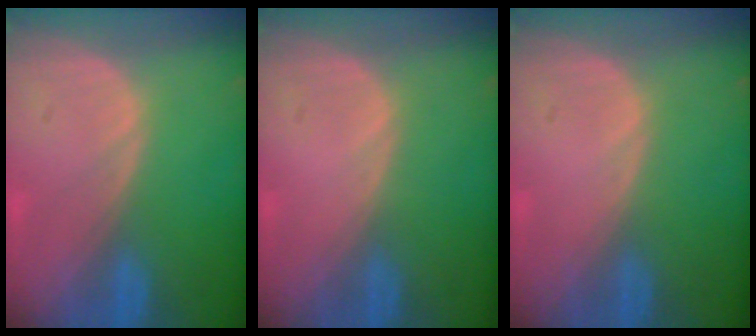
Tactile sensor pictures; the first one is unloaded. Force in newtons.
{"total": 0.0}
{"total": 0.0}